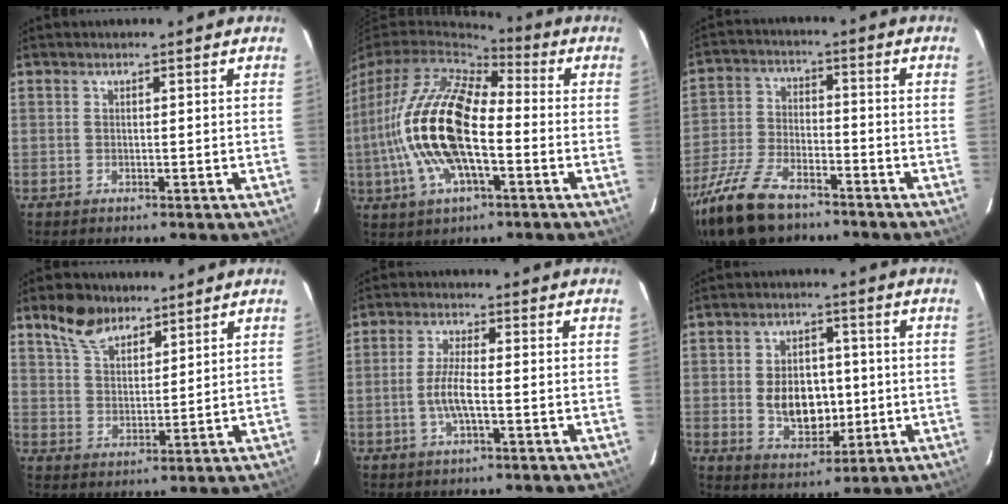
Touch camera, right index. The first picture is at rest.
{"total": 18.2, "force": [-2.9, 7.5, 16.4], "torque": [-0.330, -0.003, -0.057]}
{"total": 16.8, "force": [-12.1, 7.1, 9.2], "torque": [-0.215, -0.027, -0.229]}
{"total": 7.9, "force": [5.9, 4.0, 3.5], "torque": [-0.068, 0.017, 0.111]}
{"total": 5.4, "force": [-1.3, 0.9, 5.2], "torque": [-0.106, 0.000, -0.026]}
{"total": 10.4, "force": [-0.7, 6.9, 7.7], "torque": [-0.146, 0.005, 0.004]}